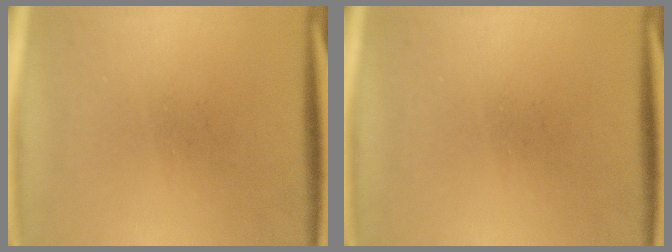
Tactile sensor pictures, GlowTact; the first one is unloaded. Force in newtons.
{"total": 0.0}